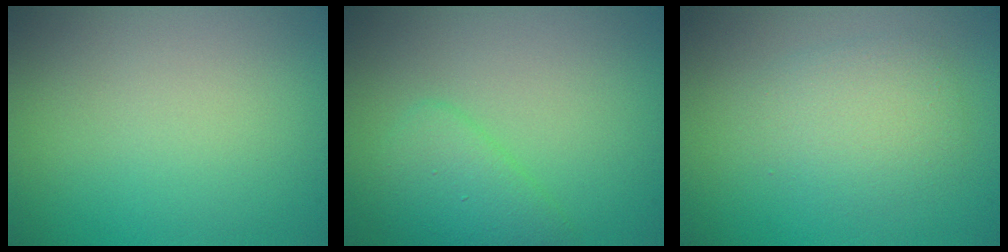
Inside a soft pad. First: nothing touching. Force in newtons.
{"total": 2.9, "press": 2.9, "slide": 0.3}
{"total": 2.9, "press": 2.9, "slide": 0.1}